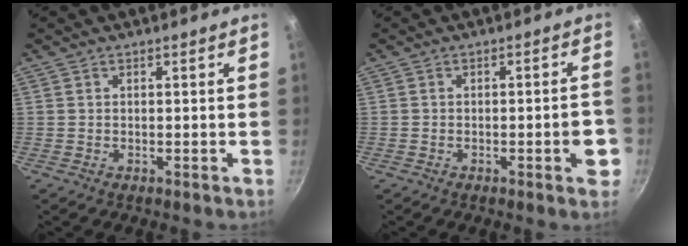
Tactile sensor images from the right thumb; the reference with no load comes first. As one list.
[{"total": 5.2, "force": [-1.7, 1.5, 4.6], "torque": [-0.047, 0.011, -0.023]}]